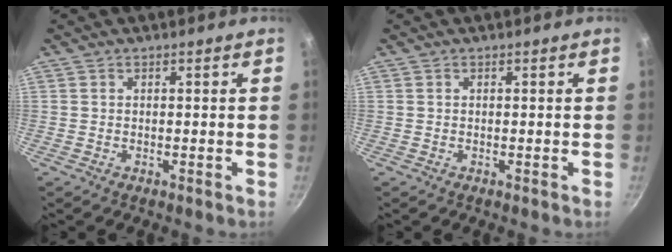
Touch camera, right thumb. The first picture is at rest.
{"total": 0.0}